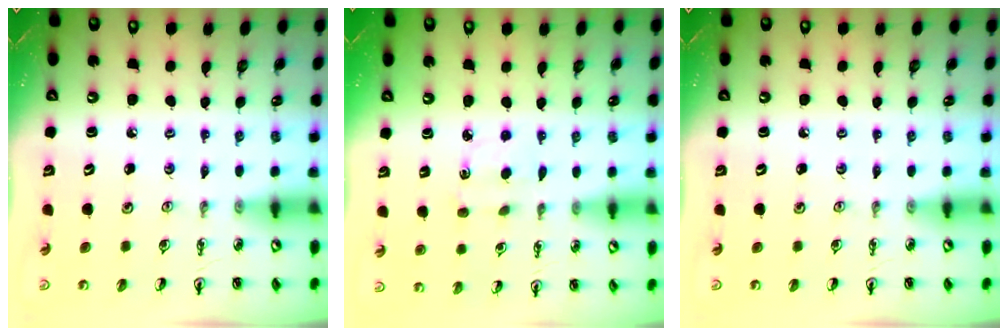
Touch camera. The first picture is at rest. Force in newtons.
{"total": 2.3, "press": 2.3, "slide": 0.4}
{"total": 0.0}